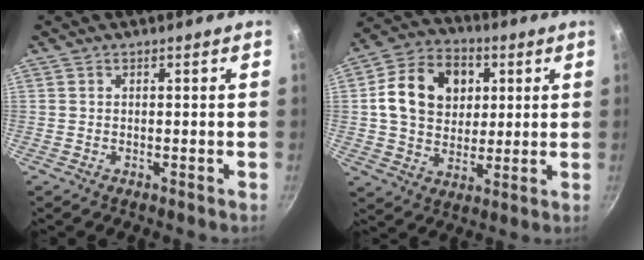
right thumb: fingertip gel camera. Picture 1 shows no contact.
{"total": 15.6, "force": [3.4, 12.3, 9.0], "torque": [-0.132, 0.009, 0.049]}